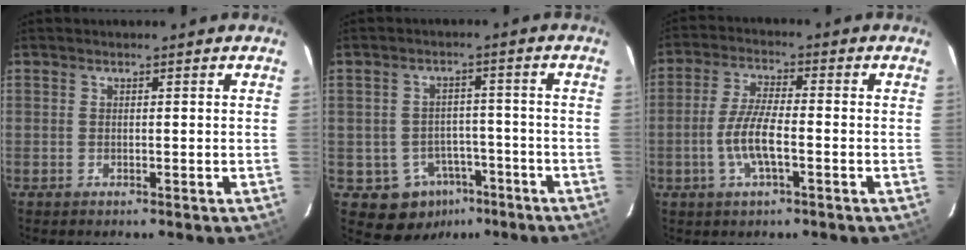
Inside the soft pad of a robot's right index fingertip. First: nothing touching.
{"total": 6.7, "force": [-3.8, 5.5, 1.0], "torque": [-0.026, 0.028, -0.037]}
{"total": 7.2, "force": [-2.3, 1.7, 6.6], "torque": [-0.138, -0.001, -0.046]}